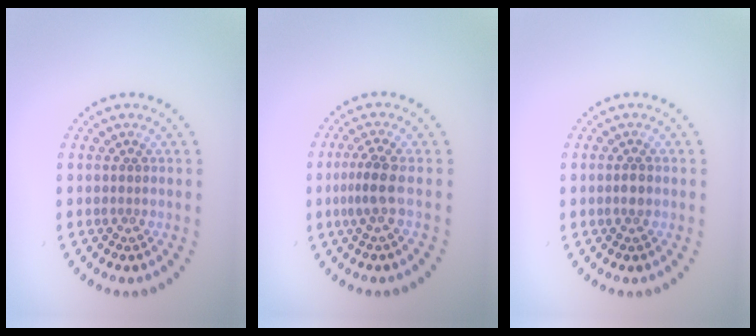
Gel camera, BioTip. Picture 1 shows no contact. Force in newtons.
{"total": 2.3, "press": 1.7, "slide": 1.5}
{"total": 1.0, "press": 1.0, "slide": 0.3}